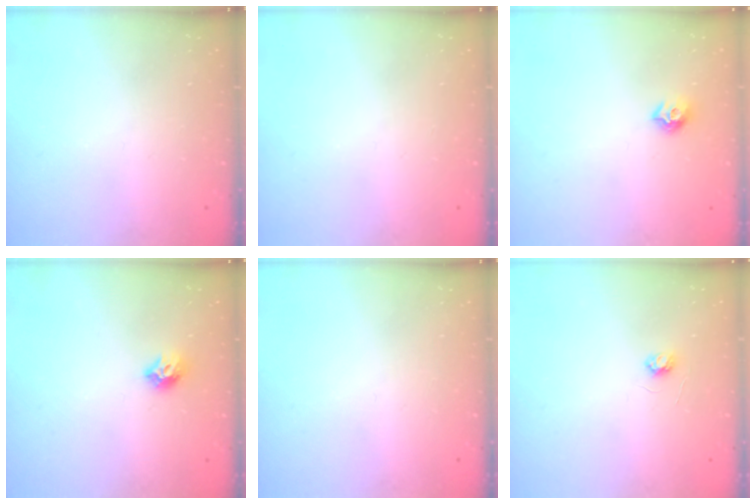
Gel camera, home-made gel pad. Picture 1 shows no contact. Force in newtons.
{"total": 0.0}
{"total": 7.9, "press": 7.8, "slide": 0.7}
{"total": 8.2, "press": 8.2, "slide": 0.3}
{"total": 0.0}
{"total": 3.1, "press": 3.1, "slide": 0.3}